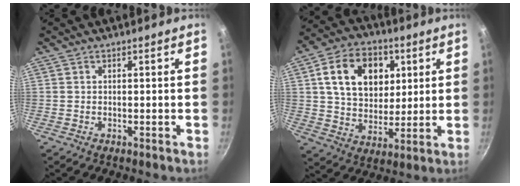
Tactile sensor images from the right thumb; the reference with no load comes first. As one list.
[{"total": 16.5, "force": [4.7, 12.2, 10.1], "torque": [-0.137, -0.002, 0.075]}]